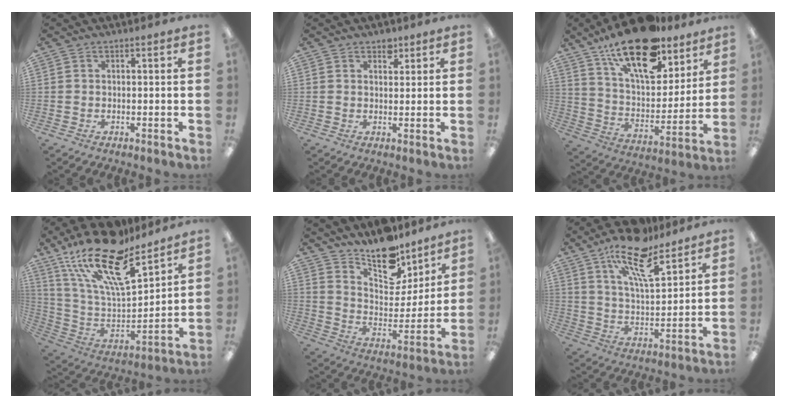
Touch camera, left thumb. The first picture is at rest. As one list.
[{"total": 2.7, "force": [2.0, 1.7, 0.9], "torque": [0.004, -0.008, 0.032]}, {"total": 22.8, "force": [15.8, 9.3, 13.5], "torque": [-0.224, -0.089, 0.273]}, {"total": 23.2, "force": [16.5, 7.8, 14.2], "torque": [-0.260, -0.106, 0.287]}, {"total": 14.2, "force": [12.1, 5.7, 4.6], "torque": [-0.076, -0.095, 0.221]}, {"total": 16.9, "force": [11.5, 6.0, 10.9], "torque": [-0.184, -0.054, 0.194]}]